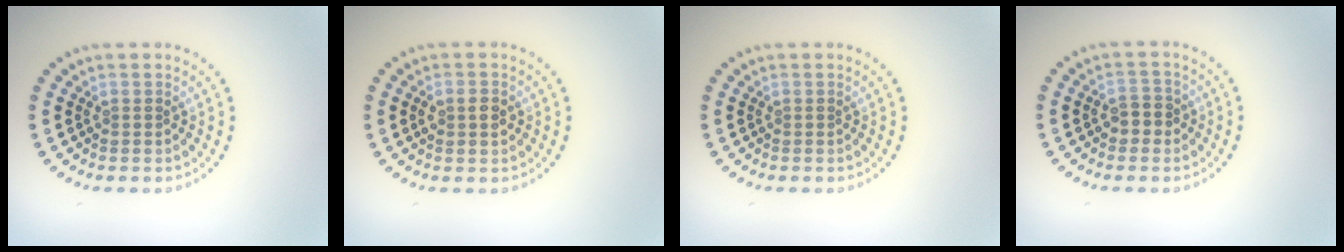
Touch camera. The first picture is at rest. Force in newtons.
{"total": 2.3, "press": 2.3, "slide": 0.1}
{"total": 0.0}
{"total": 1.9, "press": 1.9, "slide": 0.5}